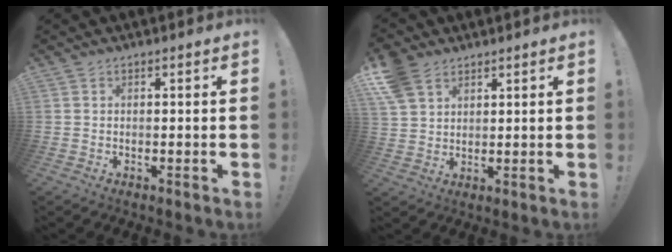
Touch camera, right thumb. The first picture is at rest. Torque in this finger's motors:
{"motor_torque": [0.07, 2.06, 0.41, 0.19, 0.09]}